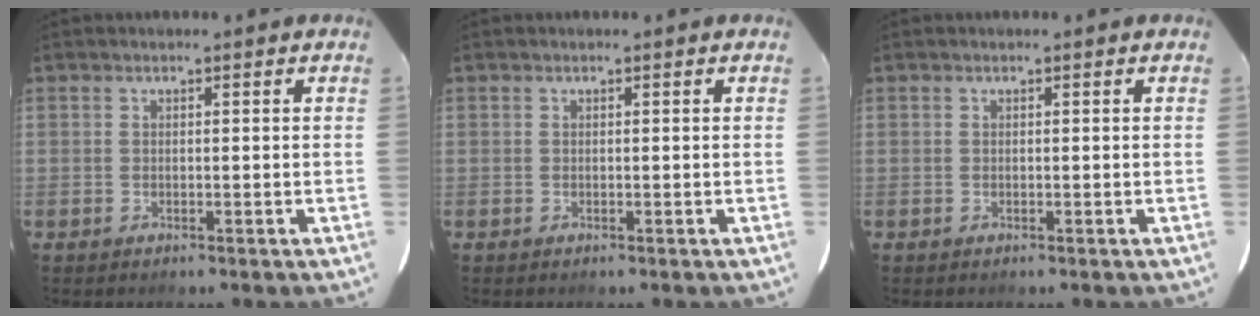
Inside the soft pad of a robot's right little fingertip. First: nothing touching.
{"total": 0.0}
{"total": 0.0}